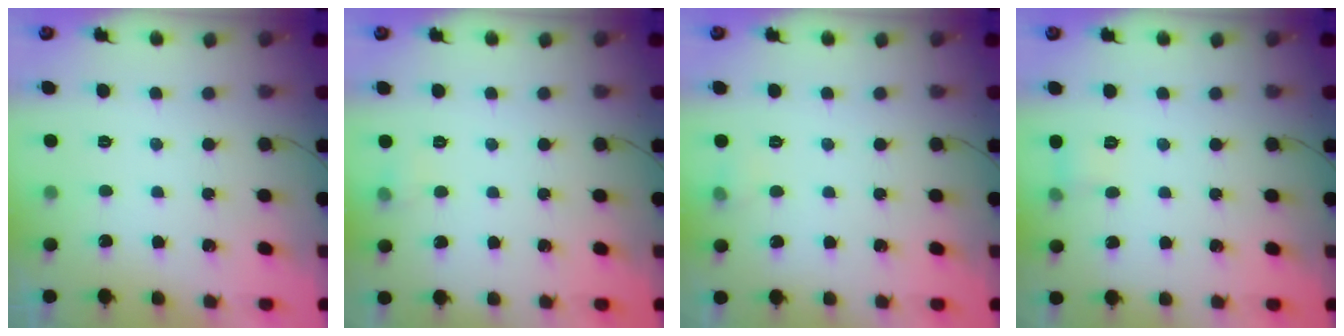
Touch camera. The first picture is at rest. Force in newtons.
{"total": 4.1, "press": 4.0, "slide": 1.0}
{"total": 4.8, "press": 4.3, "slide": 2.1}
{"total": 5.1, "press": 4.8, "slide": 1.7}